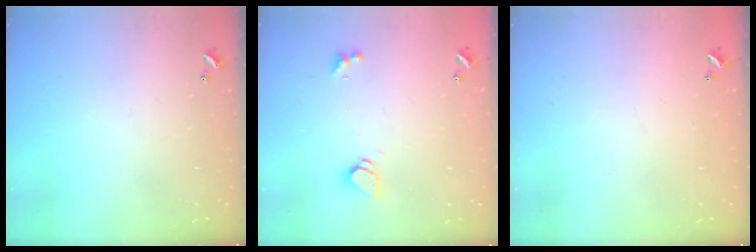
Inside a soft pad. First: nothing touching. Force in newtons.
{"total": 1.8, "press": 1.8, "slide": 0.5}
{"total": 2.8, "press": 2.8, "slide": 0.1}